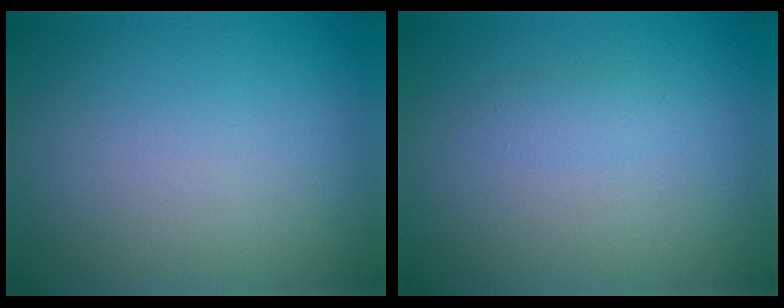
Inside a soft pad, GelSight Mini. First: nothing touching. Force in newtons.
{"total": 0.8, "press": 0.8, "slide": 0.0}